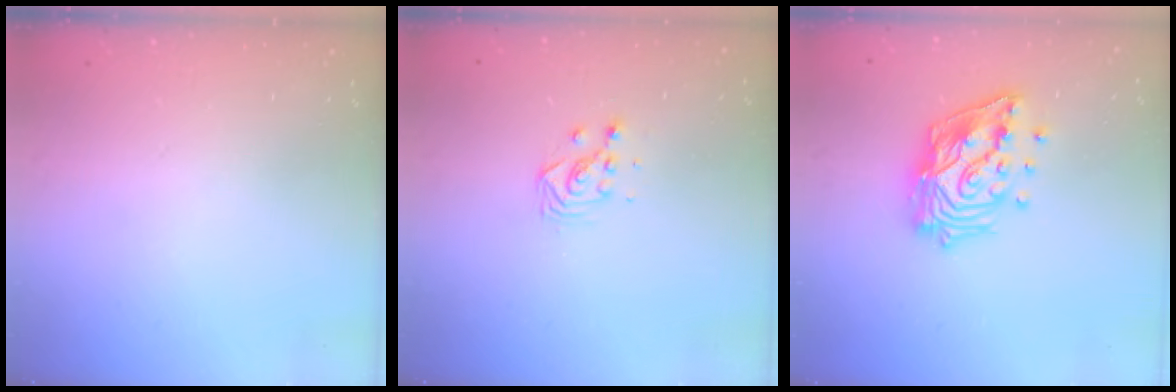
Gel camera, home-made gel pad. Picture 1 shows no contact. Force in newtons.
{"total": 3.4, "press": 3.4, "slide": 0.2}
{"total": 17.5, "press": 17.5, "slide": 1.4}